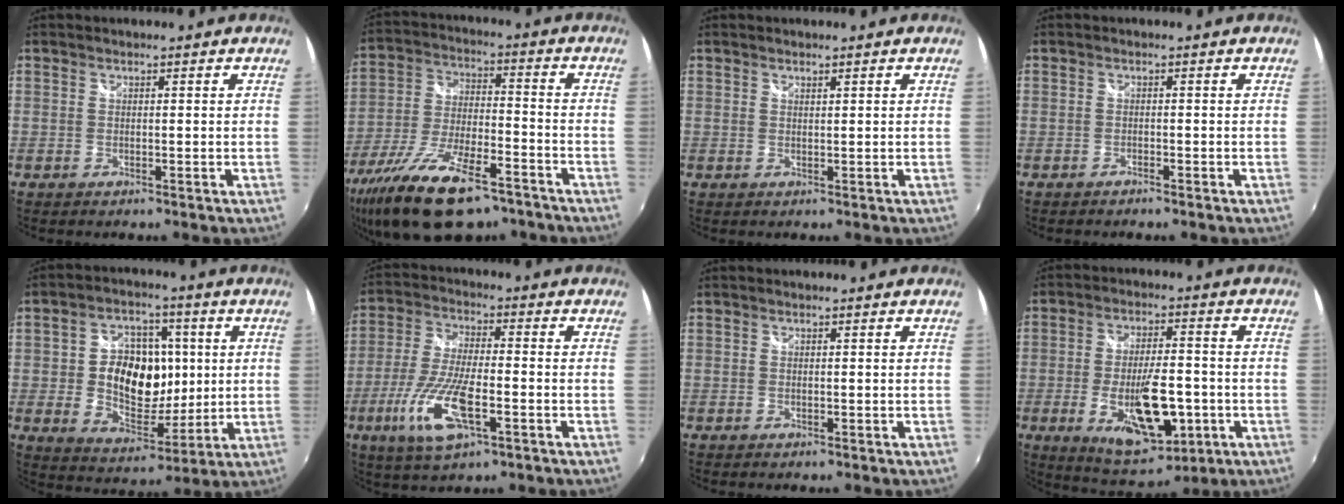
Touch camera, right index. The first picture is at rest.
{"total": 21.1, "force": [-14.3, 8.0, 13.4], "torque": [-0.267, -0.045, -0.236]}
{"total": 0.6, "force": [0.5, 0.1, 0.2], "torque": [-0.002, 0.000, 0.010]}
{"total": 1.1, "force": [-1.0, 0.2, 0.4], "torque": [-0.012, -0.002, -0.017]}
{"total": 14.8, "force": [0.7, 10.7, 10.1], "torque": [-0.204, 0.013, 0.022]}
{"total": 13.3, "force": [-5.4, 4.1, 11.5], "torque": [-0.247, -0.018, -0.103]}
{"total": 0.0}
{"total": 15.6, "force": [-4.7, 6.3, 13.5], "torque": [-0.246, -0.021, -0.059]}